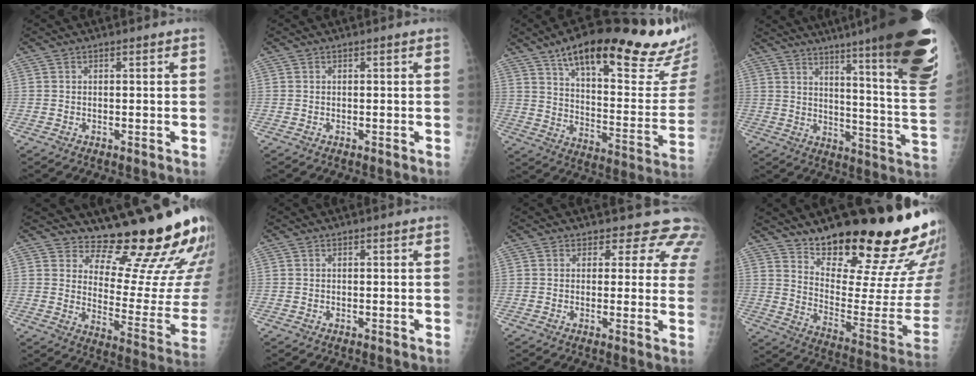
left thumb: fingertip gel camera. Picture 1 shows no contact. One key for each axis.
{"total": 0.0}
{"total": 30.5, "fx": 21.3, "fy": 7.4, "fz": 20.6, "tx": -0.266, "ty": -0.072, "tz": 0.305}
{"total": 30.0, "fx": 19.8, "fy": 2.9, "fz": 22.4, "tx": -0.237, "ty": -0.106, "tz": 0.268}
{"total": 18.9, "fx": 16.9, "fy": 4.0, "fz": 7.6, "tx": -0.056, "ty": -0.180, "tz": 0.214}
{"total": 0.0}
{"total": 7.4, "fx": 6.4, "fy": 3.7, "fz": 0.8, "tx": 0.042, "ty": -0.027, "tz": 0.046}
{"total": 24.2, "fx": 18.7, "fy": 4.9, "fz": 14.6, "tx": -0.179, "ty": -0.144, "tz": 0.278}